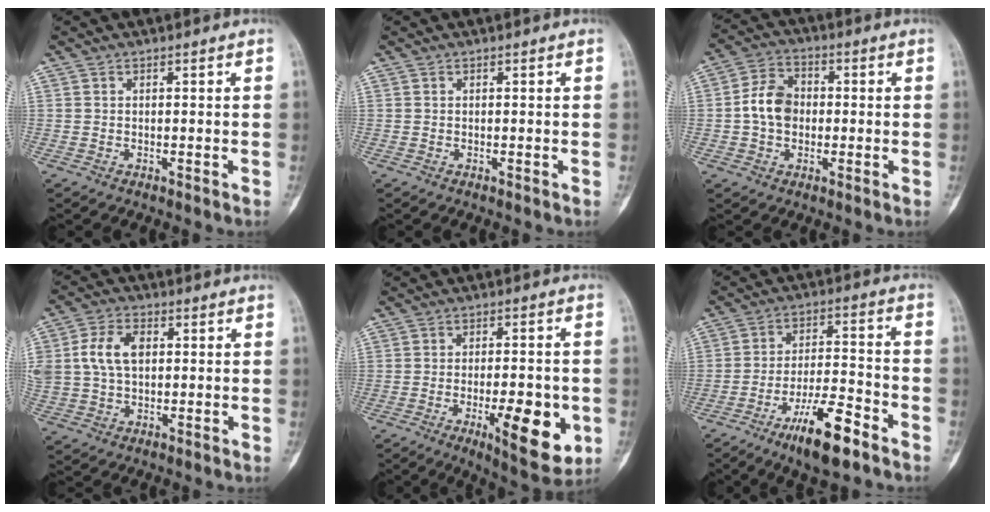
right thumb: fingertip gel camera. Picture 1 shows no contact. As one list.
[{"total": 0.0}, {"total": 7.9, "force": [-0.4, 6.0, 5.1], "torque": [-0.077, 0.020, -0.016]}, {"total": 10.8, "force": [1.3, 7.2, 7.9], "torque": [-0.150, 0.022, 0.023]}, {"total": 13.4, "force": [-4.0, 4.7, 11.9], "torque": [-0.154, 0.000, -0.049]}, {"total": 12.5, "force": [-7.8, 3.4, 9.2], "torque": [-0.159, 0.049, -0.133]}]